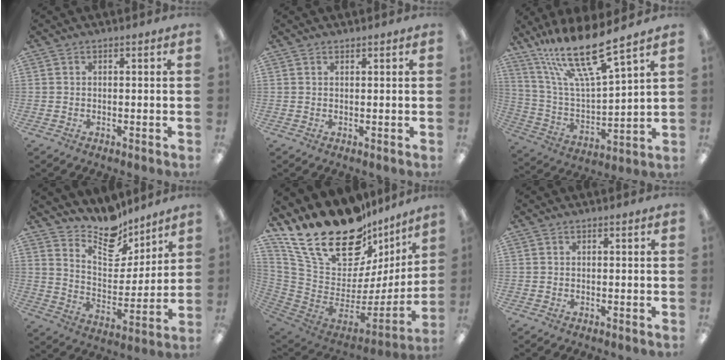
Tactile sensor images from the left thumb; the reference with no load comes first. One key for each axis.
{"total": 0.6, "fx": 0.6, "fy": 0.1, "fz": -0.1, "tx": 0.001, "ty": 0.000, "tz": 0.011}
{"total": 19.2, "fx": 14.7, "fy": 3.3, "fz": 11.8, "tx": -0.246, "ty": -0.094, "tz": 0.250}
{"total": 13.4, "fx": 11.8, "fy": 4.8, "fz": 4.0, "tx": -0.079, "ty": -0.090, "tz": 0.218}
{"total": 27.8, "fx": 19.9, "fy": 12.9, "fz": 14.5, "tx": -0.255, "ty": -0.138, "tz": 0.374}
{"total": 0.0}